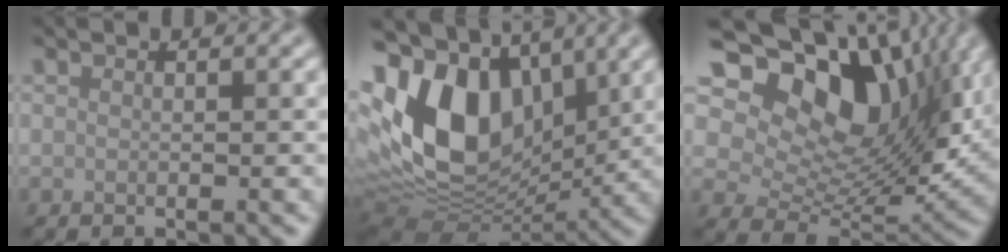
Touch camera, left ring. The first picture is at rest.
{"total": 14.4, "force": [1.9, 9.8, 10.3], "torque": [-0.220, 0.000, 0.030]}
{"total": 12.8, "force": [4.6, 8.2, 8.7], "torque": [-0.140, 0.007, 0.075]}